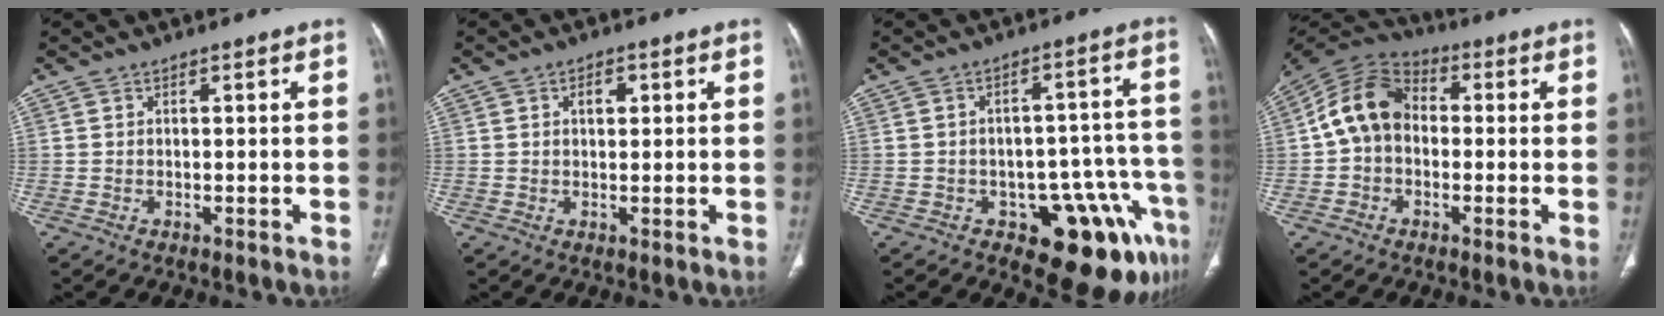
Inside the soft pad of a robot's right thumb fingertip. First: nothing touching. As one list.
[{"total": 2.9, "force": [1.0, 1.7, 2.1], "torque": [-0.025, 0.000, 0.015]}, {"total": 14.8, "force": [-7.8, 7.0, 10.4], "torque": [-0.074, 0.059, -0.093]}, {"total": 11.5, "force": [0.0, 8.8, 7.4], "torque": [-0.124, 0.035, -0.018]}]